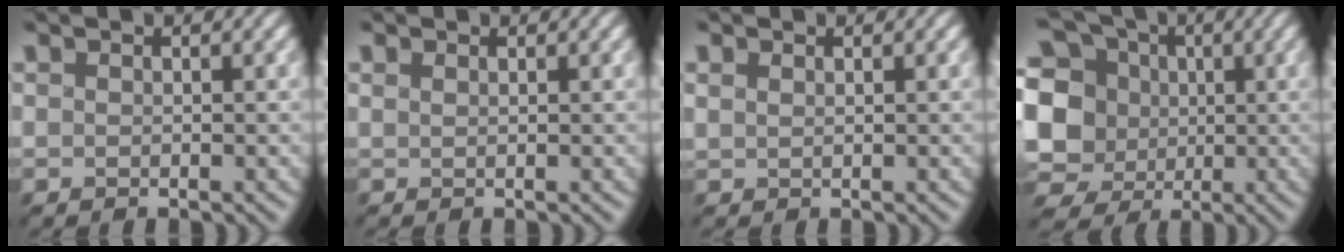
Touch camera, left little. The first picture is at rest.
{"total": 0.0}
{"total": 0.5, "force": [0.4, 0.3, 0.1], "torque": [-0.005, -0.001, 0.010]}
{"total": 15.7, "force": [-0.5, 14.3, 6.5], "torque": [-0.174, 0.018, -0.037]}